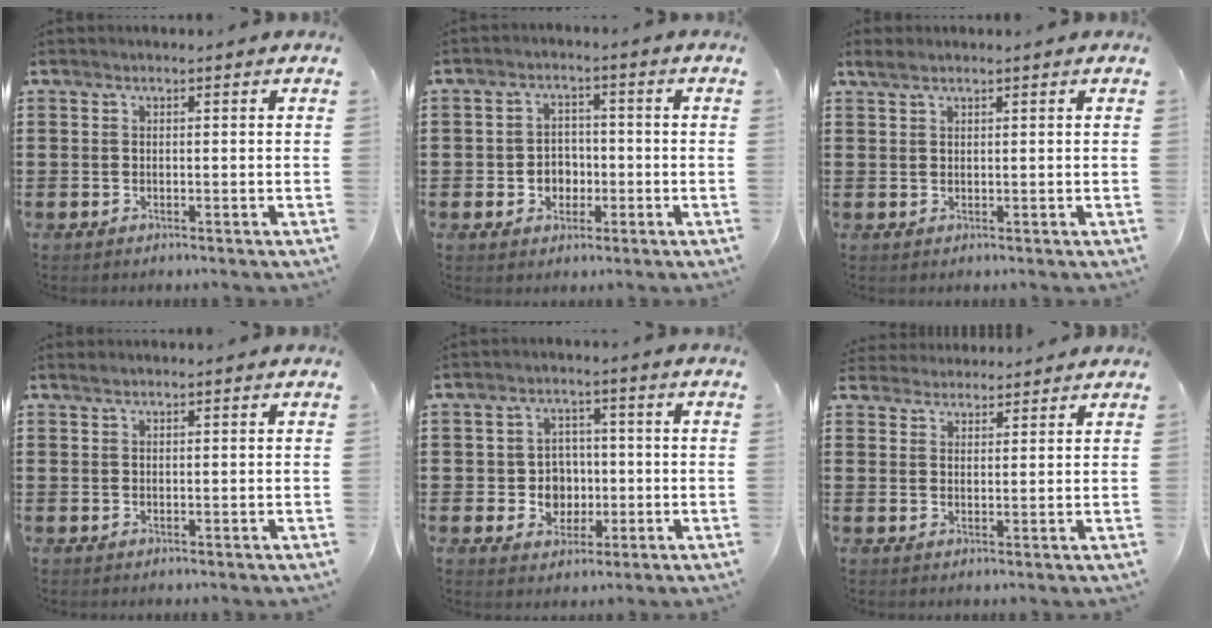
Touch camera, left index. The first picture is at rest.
{"total": 3.6, "force": [-1.1, 3.1, 1.4], "torque": [-0.036, 0.006, -0.026]}
{"total": 1.4, "force": [0.9, 0.4, 1.0], "torque": [-0.020, 0.002, 0.018]}
{"total": 0.5, "force": [0.4, 0.0, 0.3], "torque": [-0.006, 0.001, 0.009]}
{"total": 5.1, "force": [-0.4, 4.8, 1.8], "torque": [-0.044, 0.010, -0.011]}
{"total": 2.8, "force": [2.7, 0.2, -0.5], "torque": [0.000, -0.006, 0.052]}